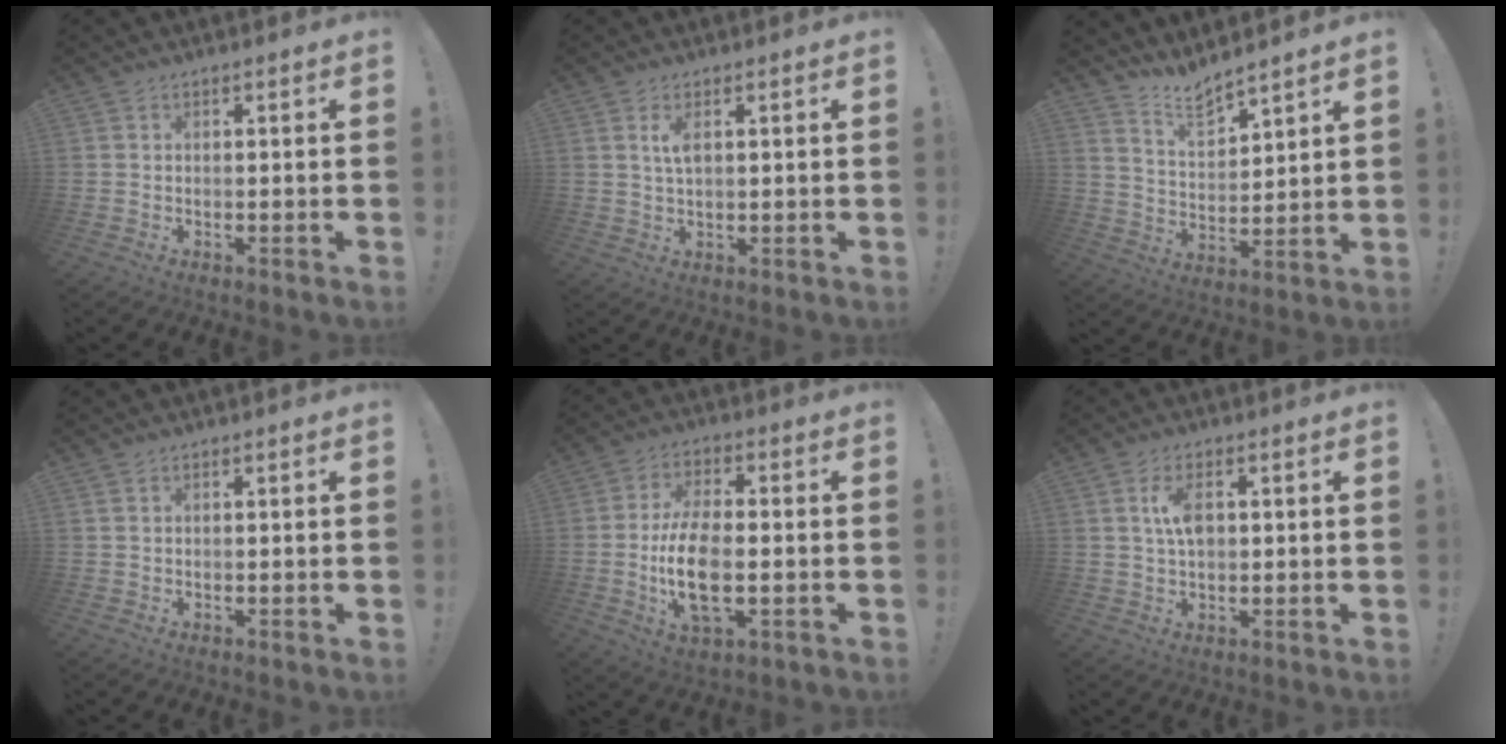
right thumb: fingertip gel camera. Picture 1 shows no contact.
{"total": 3.4, "force": [1.3, 1.3, 2.9], "torque": [-0.045, -0.003, 0.019]}
{"total": 8.1, "force": [7.7, 1.7, 2.0], "torque": [-0.041, -0.063, 0.143]}
{"total": 0.6, "force": [0.4, 0.4, 0.3], "torque": [-0.009, 0.002, 0.007]}
{"total": 13.5, "force": [-1.7, 6.7, 11.6], "torque": [-0.225, -0.006, -0.035]}
{"total": 6.4, "force": [1.2, 3.5, 5.2], "torque": [-0.084, 0.003, 0.021]}